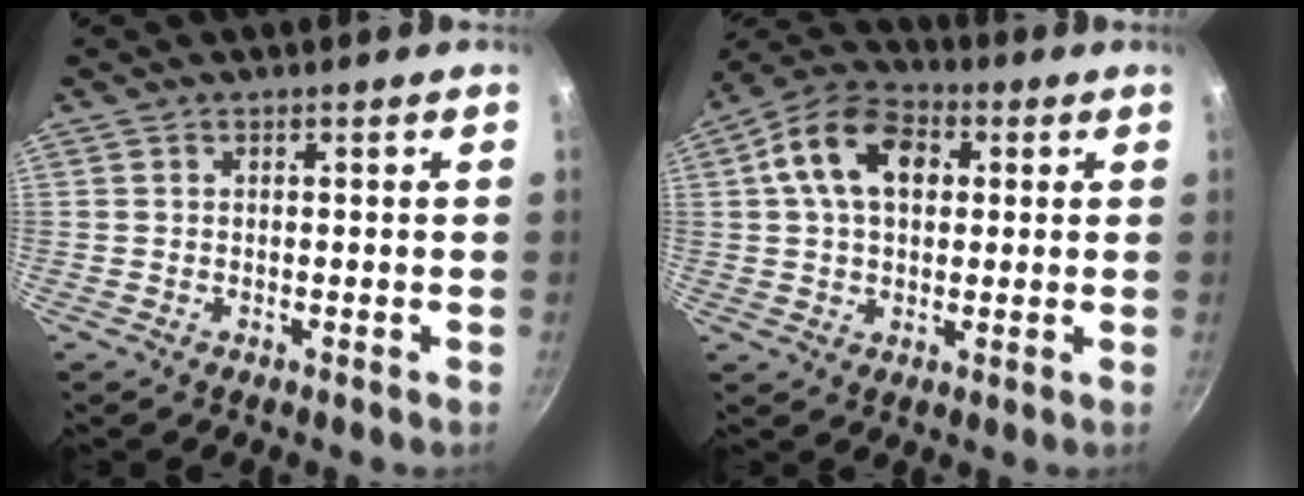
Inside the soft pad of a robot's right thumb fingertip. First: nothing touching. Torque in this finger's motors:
{"motor_torque": [-0.02, 2.35, 1.25, -0.28, 0.13]}